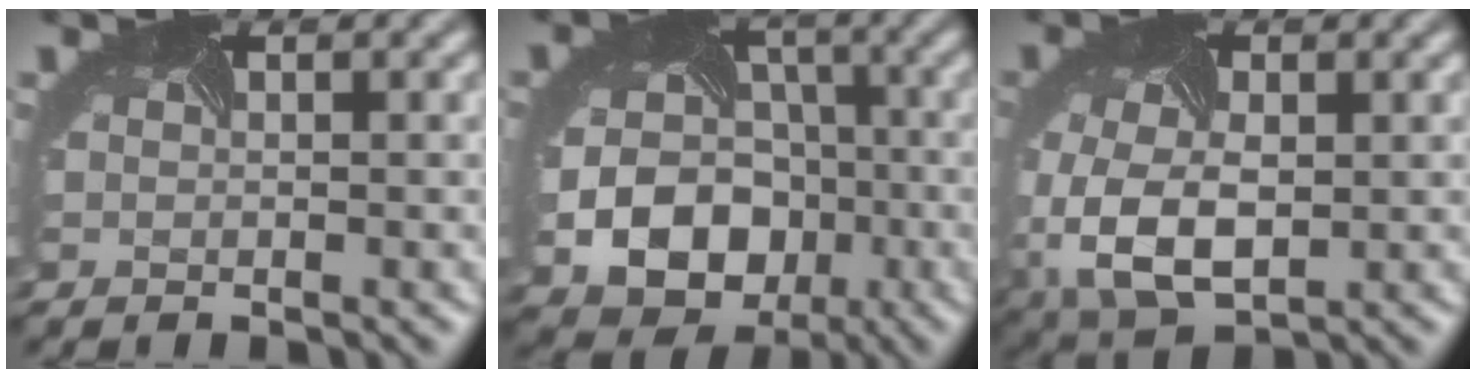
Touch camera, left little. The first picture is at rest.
{"total": 11.3, "force": [-3.7, 9.4, 5.1], "torque": [-0.079, -0.042, -0.064]}
{"total": 7.6, "force": [-1.9, 4.8, 5.6], "torque": [-0.158, -0.034, -0.022]}